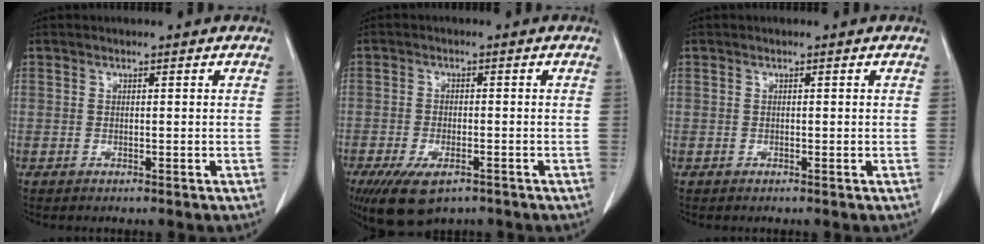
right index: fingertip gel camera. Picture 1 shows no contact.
{"total": 8.5, "force": [-5.3, 3.7, 5.4], "torque": [-0.098, -0.014, -0.084]}
{"total": 0.0}